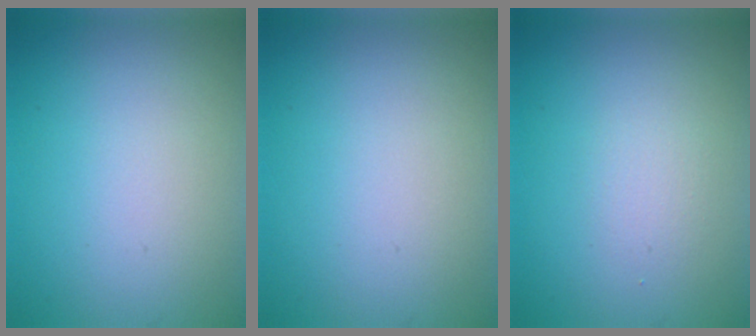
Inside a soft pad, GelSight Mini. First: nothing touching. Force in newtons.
{"total": 0.0}
{"total": 1.1, "press": 1.1, "slide": 0.0}